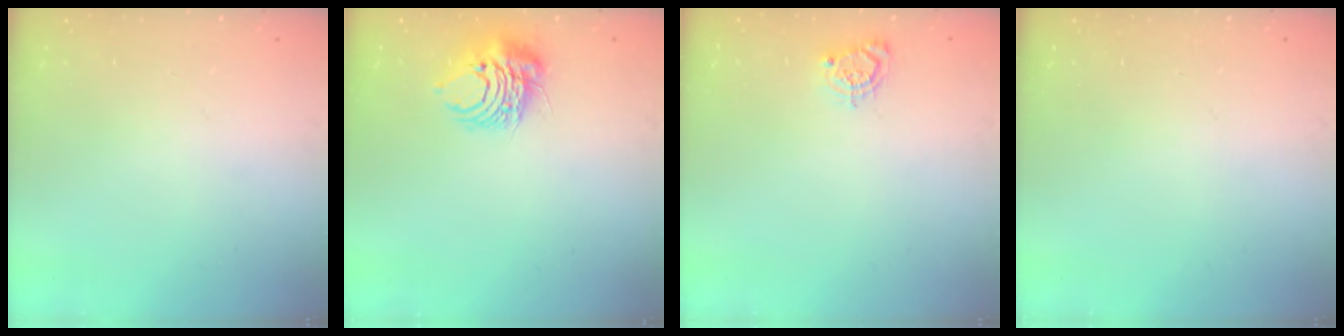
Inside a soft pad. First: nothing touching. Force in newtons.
{"total": 8.8, "press": 8.8, "slide": 0.9}
{"total": 5.6, "press": 5.5, "slide": 0.5}
{"total": 0.0}